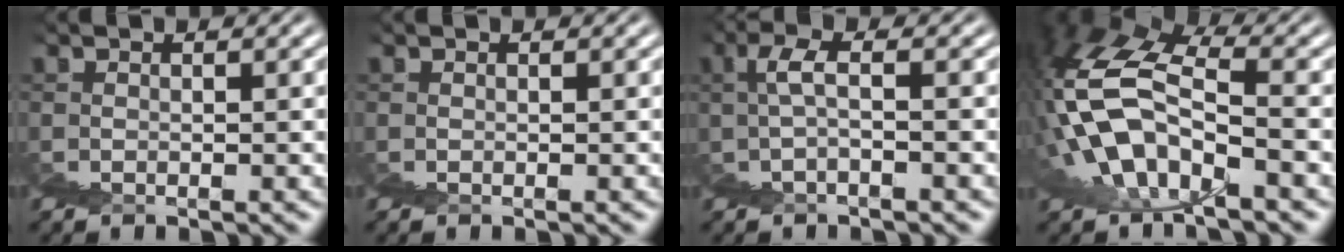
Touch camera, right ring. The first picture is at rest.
{"total": 0.0}
{"total": 4.2, "force": [2.8, 2.0, 2.5], "torque": [-0.031, 0.038, 0.029]}
{"total": 11.9, "force": [3.7, 8.3, 7.8], "torque": [-0.151, 0.025, 0.039]}